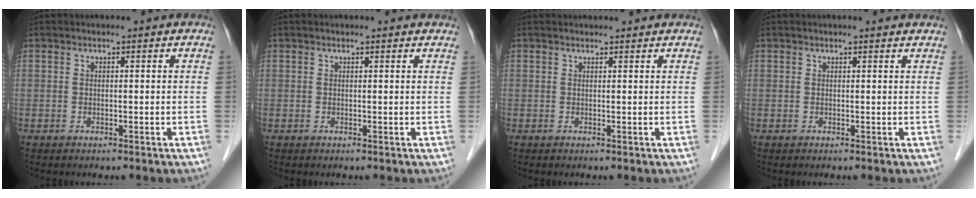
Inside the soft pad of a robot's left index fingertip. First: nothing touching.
{"total": 1.0, "force": [1.0, 0.1, 0.2], "torque": [-0.013, -0.001, 0.005]}
{"total": 2.3, "force": [2.2, 0.4, 0.4], "torque": [-0.011, 0.016, 0.024]}
{"total": 1.2, "force": [1.2, -0.1, 0.1], "torque": [-0.014, -0.006, 0.006]}